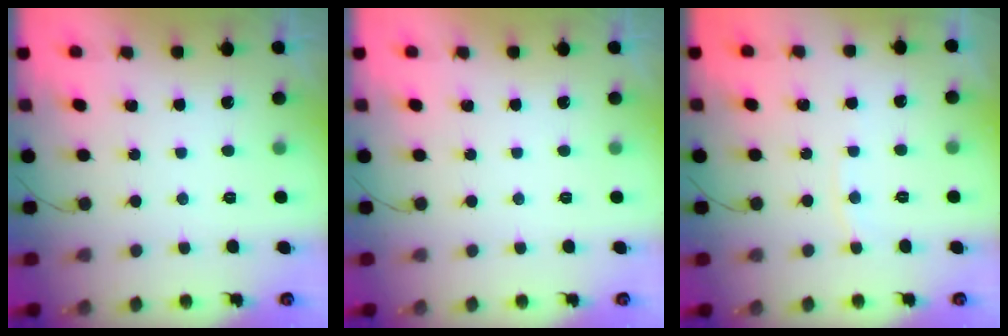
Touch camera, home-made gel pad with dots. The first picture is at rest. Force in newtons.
{"total": 0.0}
{"total": 2.8, "press": 2.7, "slide": 0.4}